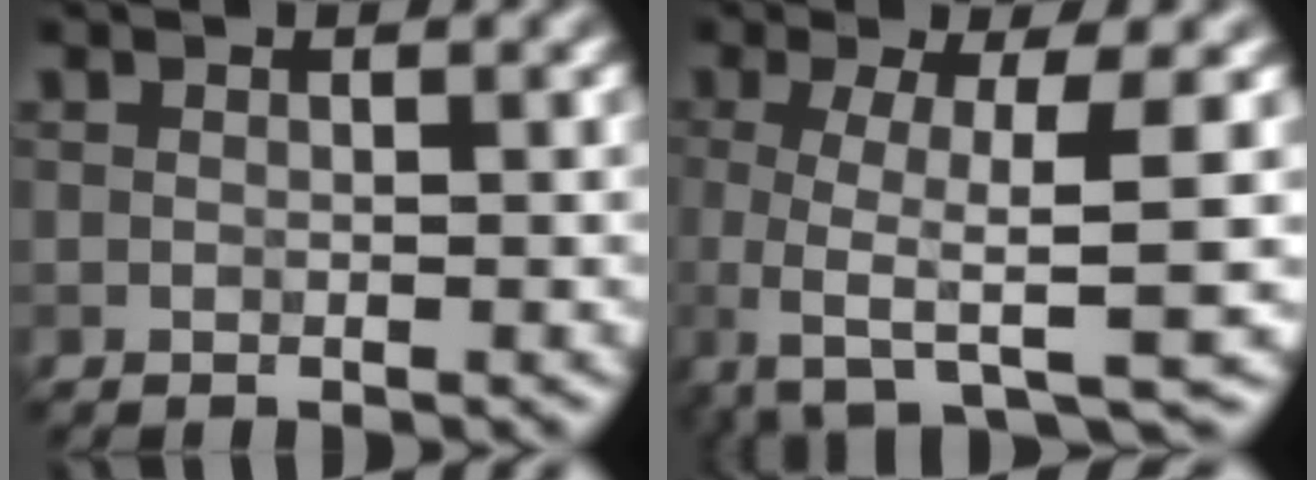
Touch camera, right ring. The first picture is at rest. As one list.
[{"total": 7.6, "force": [-1.6, 1.9, 7.2], "torque": [-0.102, -0.012, -0.038]}]